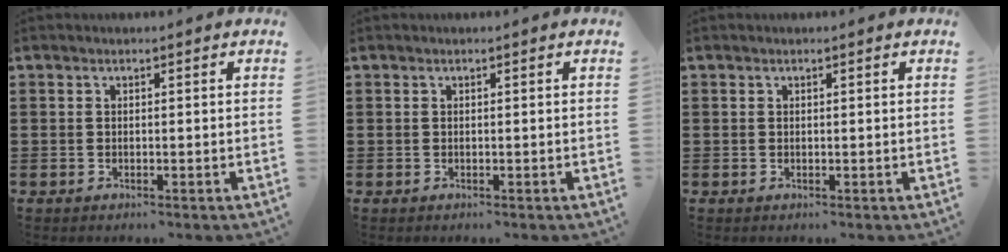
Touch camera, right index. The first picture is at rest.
{"total": 0.0}
{"total": 0.0}